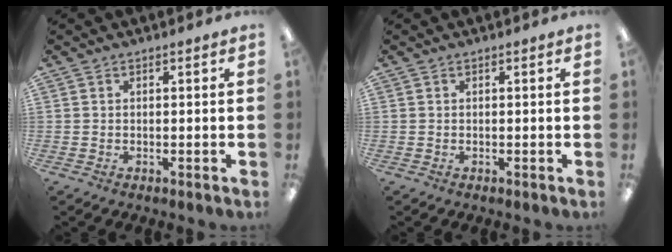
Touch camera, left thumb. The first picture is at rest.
{"total": 0.0}